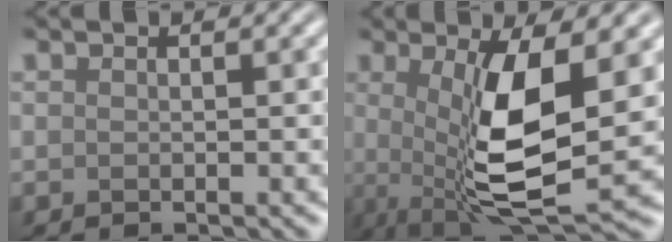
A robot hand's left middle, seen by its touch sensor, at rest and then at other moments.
{"total": 8.7, "force": [0.4, 2.5, 8.4], "torque": [-0.150, -0.015, 0.010]}